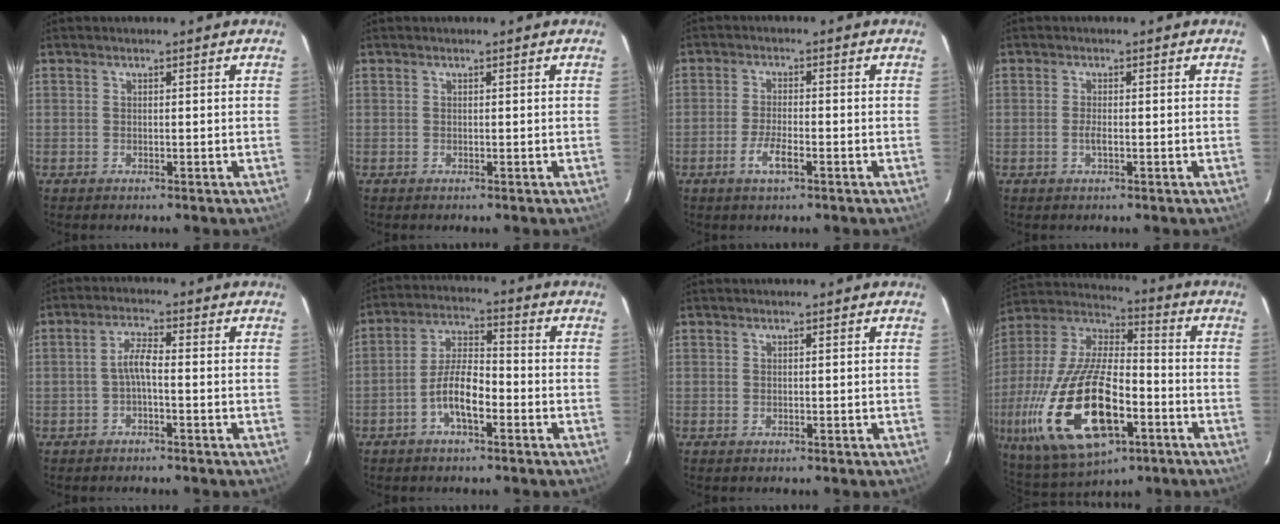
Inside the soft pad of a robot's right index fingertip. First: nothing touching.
{"total": 0.0}
{"total": 4.2, "force": [-2.2, 0.9, 3.4], "torque": [-0.077, -0.004, -0.042]}
{"total": 1.4, "force": [-0.5, 0.3, 1.3], "torque": [-0.029, -0.001, -0.008]}
{"total": 3.0, "force": [-1.1, 0.5, 2.7], "torque": [-0.057, 0.010, -0.023]}
{"total": 7.5, "force": [-3.5, 2.5, 6.2], "torque": [-0.130, 0.013, -0.064]}
{"total": 0.0}
{"total": 26.5, "force": [-9.4, 11.9, 21.8], "torque": [-0.468, -0.046, -0.158]}